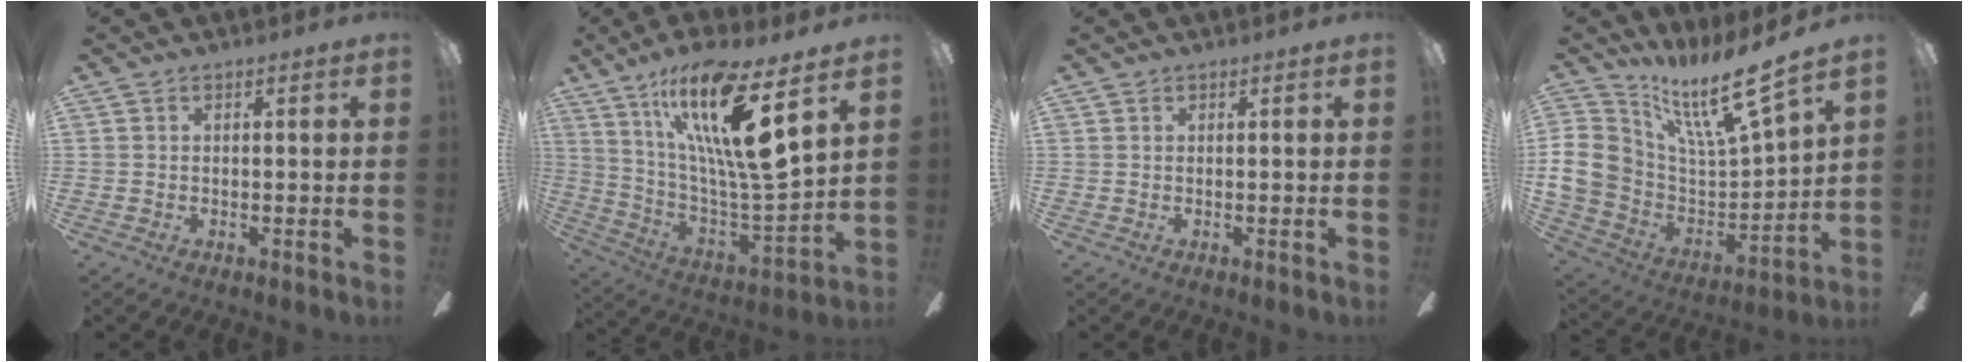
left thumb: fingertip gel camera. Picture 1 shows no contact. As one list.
[{"total": 21.7, "force": [11.9, 3.9, 17.7], "torque": [-0.317, -0.065, 0.185]}, {"total": 0.0}, {"total": 17.1, "force": [11.4, 6.5, 11.0], "torque": [-0.217, -0.082, 0.190]}]